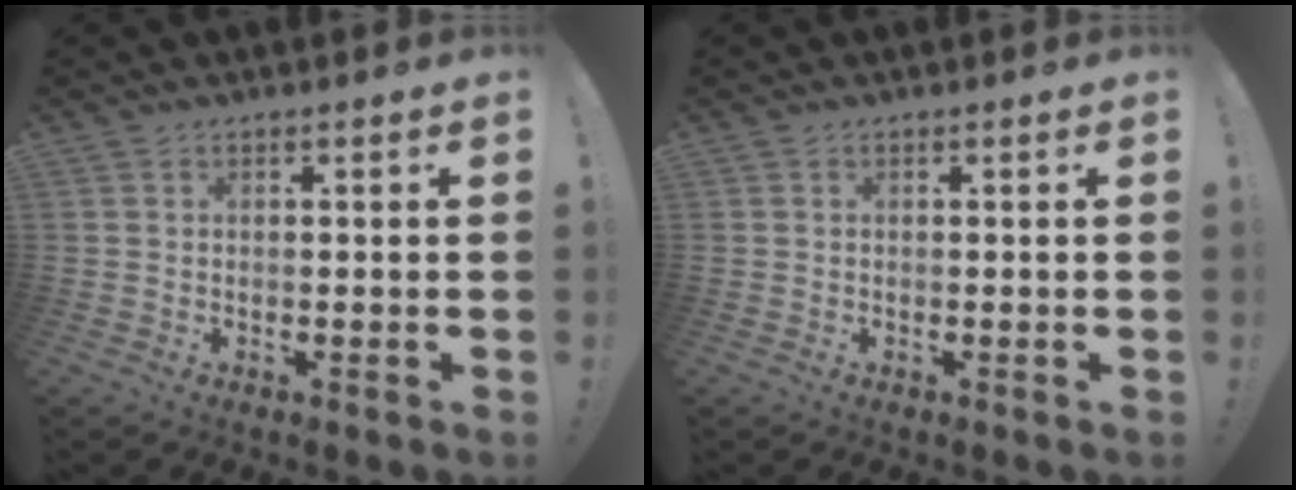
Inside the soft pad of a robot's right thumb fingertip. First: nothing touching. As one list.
[{"total": 0.0}]